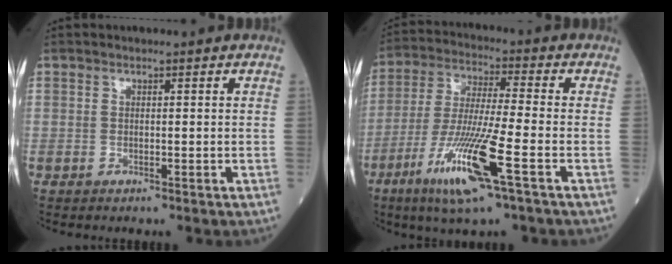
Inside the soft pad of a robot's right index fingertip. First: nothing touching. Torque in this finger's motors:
{"motor_torque": [0.43, -0.31, 0.32, 0.21]}